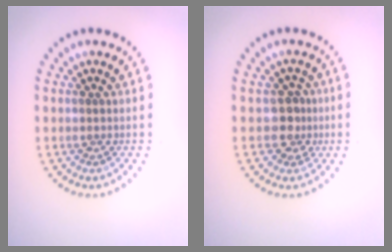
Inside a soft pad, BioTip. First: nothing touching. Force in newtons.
{"total": 2.4, "press": 2.2, "slide": 1.0}